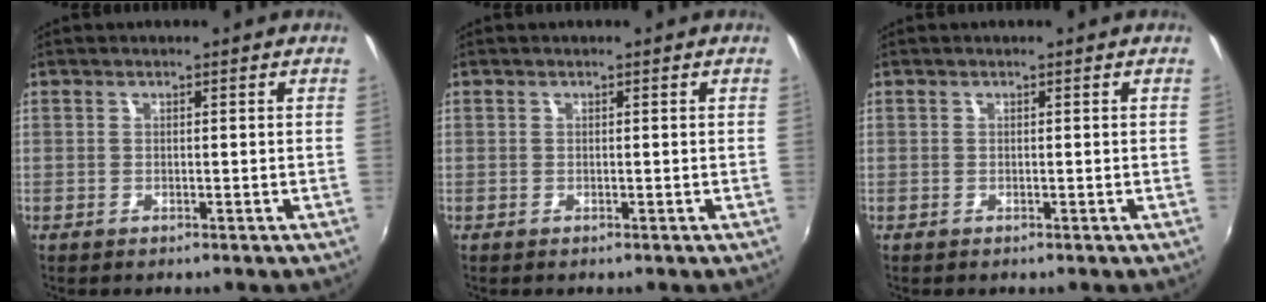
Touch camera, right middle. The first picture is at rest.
{"total": 0.0}
{"total": 0.0}